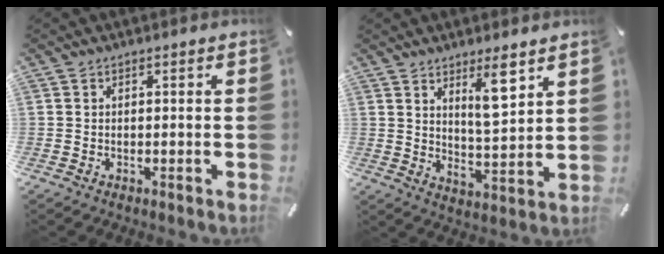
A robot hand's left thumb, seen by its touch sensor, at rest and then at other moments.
{"total": 9.6, "force": [5.7, 2.7, 7.3], "torque": [-0.107, -0.035, 0.091]}